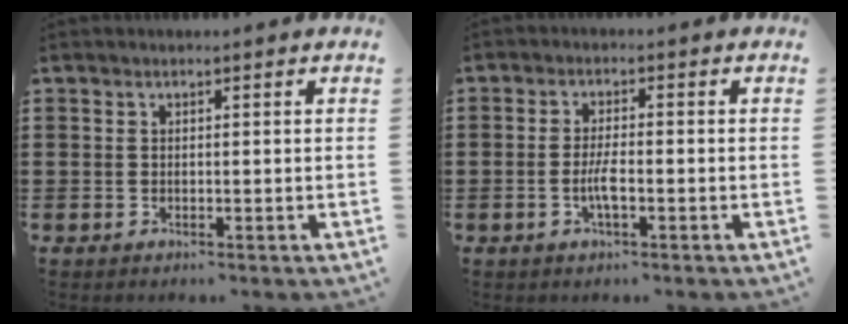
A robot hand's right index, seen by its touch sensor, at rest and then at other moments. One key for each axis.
{"total": 3.8, "fx": -1.2, "fy": 0.8, "fz": 3.5, "tx": -0.076, "ty": -0.003, "tz": -0.027}